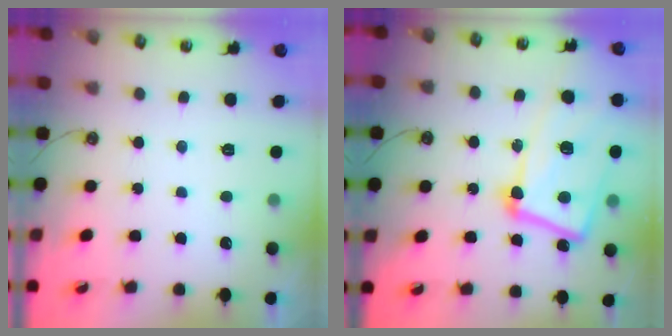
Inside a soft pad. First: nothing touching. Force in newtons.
{"total": 20.6, "press": 20.4, "slide": 2.6}